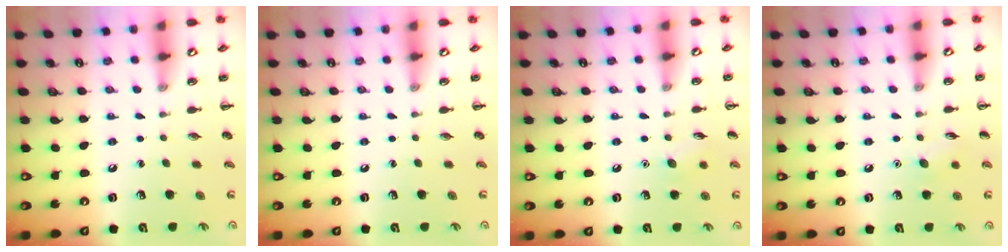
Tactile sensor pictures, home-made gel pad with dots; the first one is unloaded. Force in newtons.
{"total": 0.0}
{"total": 5.9, "press": 5.6, "slide": 1.7}
{"total": 5.9, "press": 5.6, "slide": 1.7}